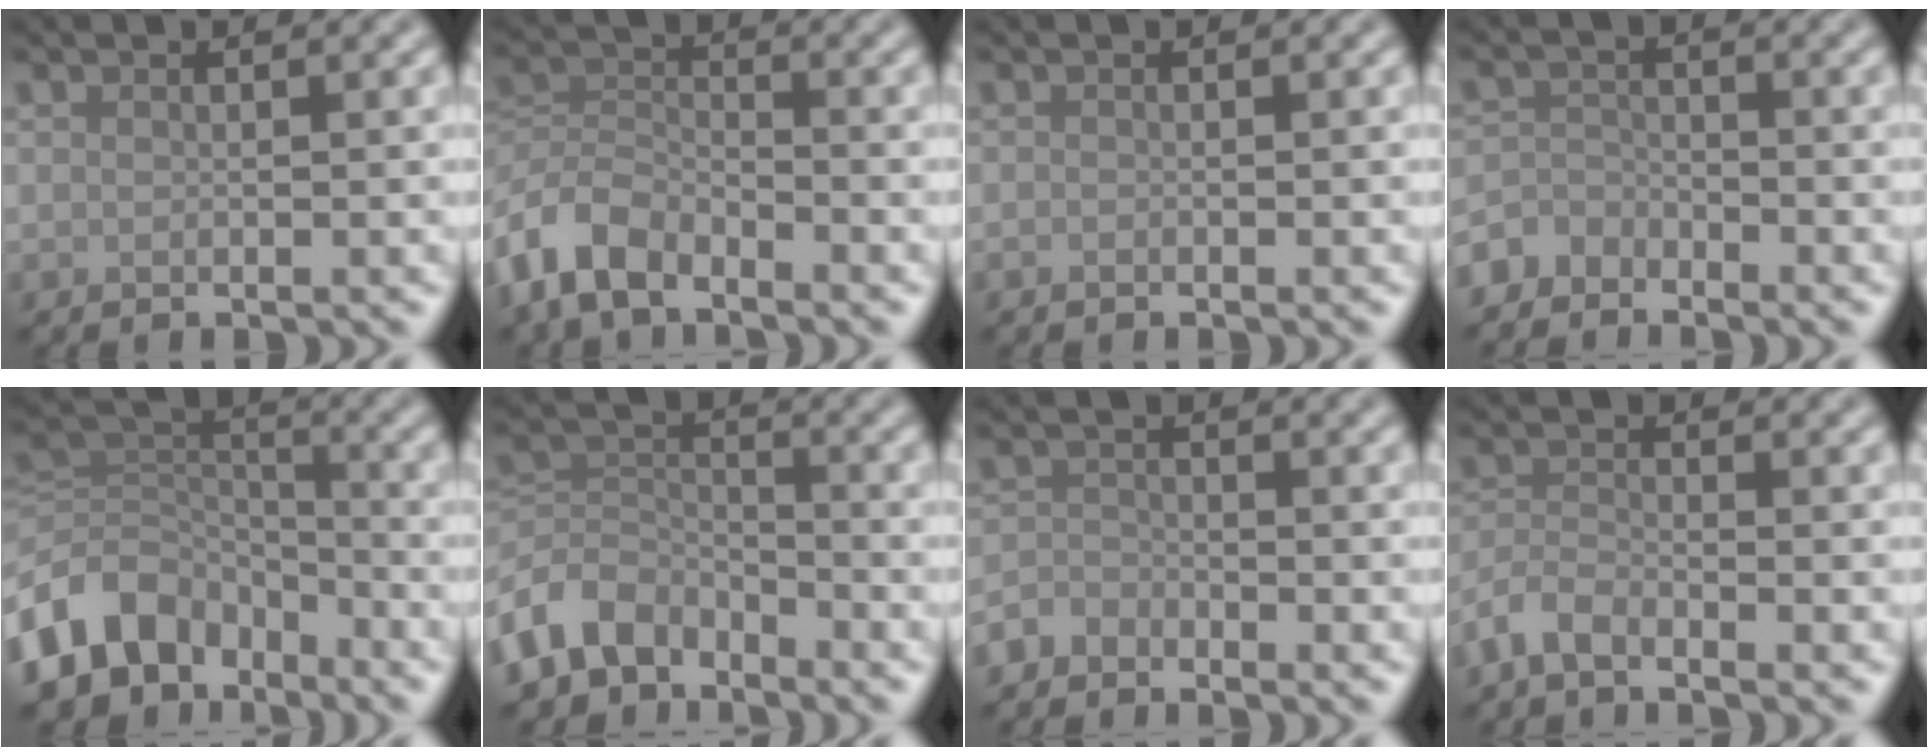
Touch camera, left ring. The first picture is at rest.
{"total": 5.8, "force": [-4.4, 2.9, 2.5], "torque": [-0.048, -0.003, -0.099]}
{"total": 0.0}
{"total": 2.4, "force": [-2.1, 1.0, -0.1], "torque": [0.003, 0.004, -0.053]}
{"total": 8.7, "force": [-5.2, 6.0, 3.4], "torque": [-0.060, -0.005, -0.113]}
{"total": 5.4, "force": [-3.8, 3.4, 1.9], "torque": [-0.033, -0.003, -0.087]}
{"total": 1.8, "force": [-1.6, 0.8, 0.1], "torque": [-0.001, 0.003, -0.040]}
{"total": 2.5, "force": [-2.0, 0.7, 1.1], "torque": [-0.024, 0.001, -0.052]}